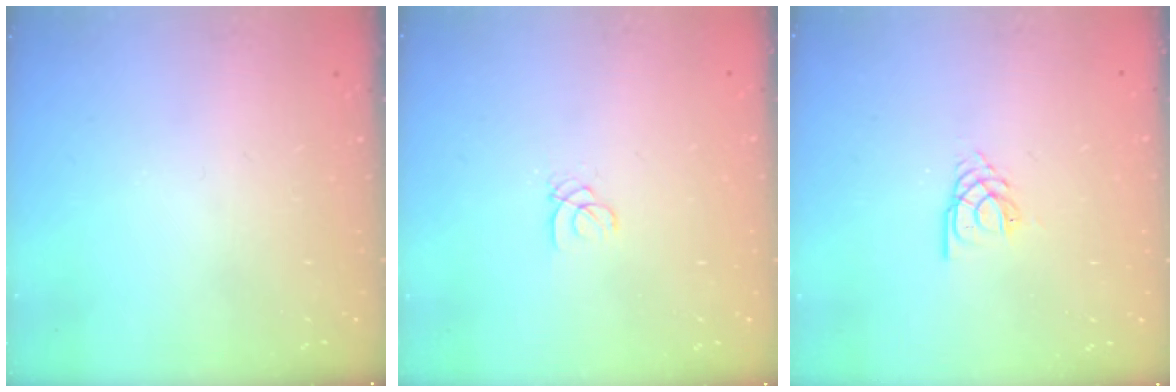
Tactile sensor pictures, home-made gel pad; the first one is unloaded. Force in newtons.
{"total": 1.4, "press": 1.4, "slide": 0.1}
{"total": 2.8, "press": 2.8, "slide": 0.3}